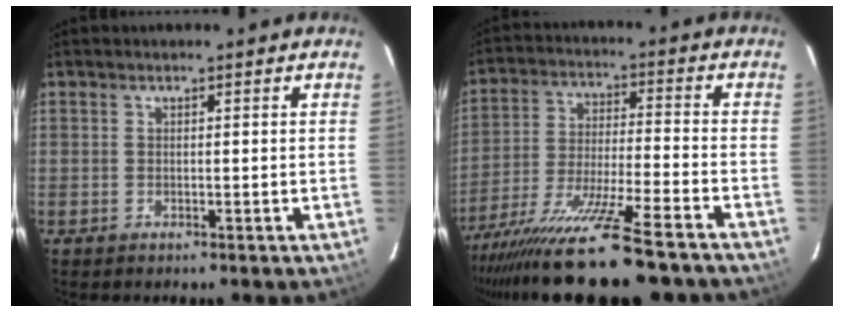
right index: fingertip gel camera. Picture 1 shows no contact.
{"total": 19.5, "force": [-16.5, 0.7, 10.5], "torque": [-0.205, -0.053, -0.271]}